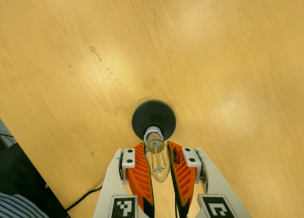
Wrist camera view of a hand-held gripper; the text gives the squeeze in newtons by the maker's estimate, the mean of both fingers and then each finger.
{"total": 23.0, "left": 26.5, "right": 19.5}